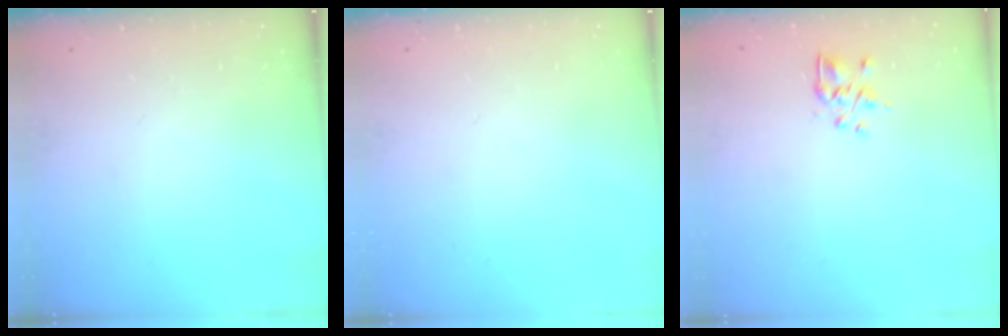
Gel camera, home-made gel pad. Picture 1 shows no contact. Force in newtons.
{"total": 0.0}
{"total": 2.9, "press": 2.7, "slide": 1.0}